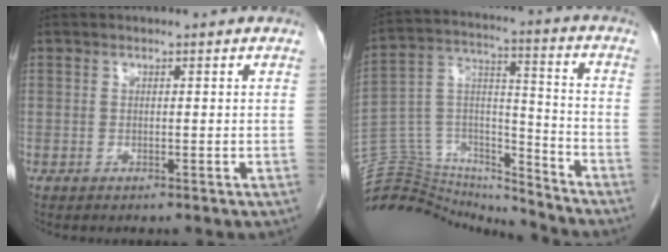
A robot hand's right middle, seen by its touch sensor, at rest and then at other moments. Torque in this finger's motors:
{"motor_torque": [-0.67, -0.79, -0.31, -0.14]}